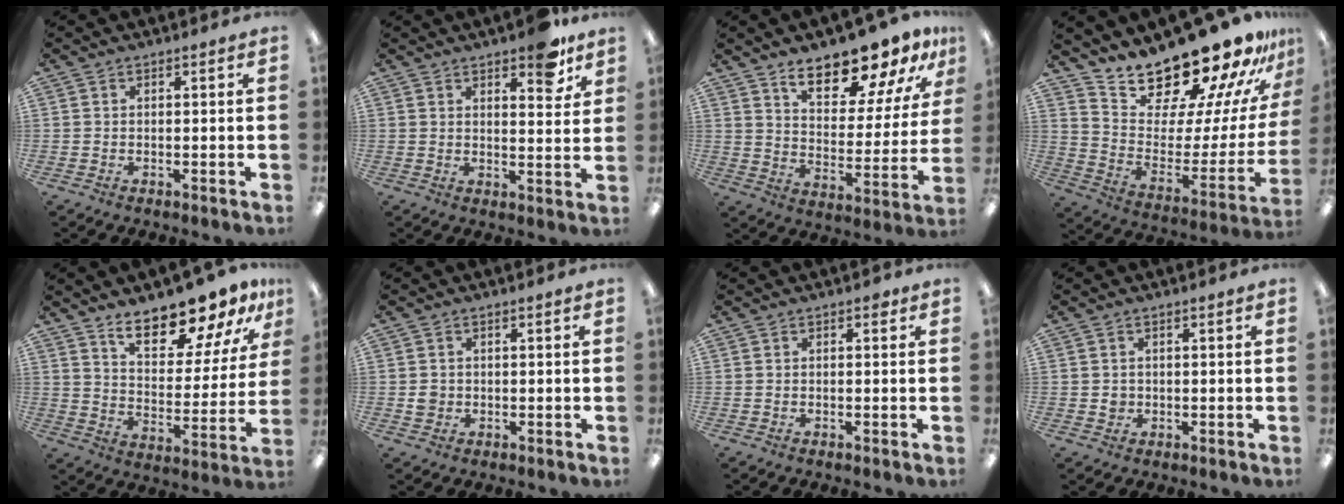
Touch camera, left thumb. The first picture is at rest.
{"total": 10.5, "force": [7.9, 3.9, 5.8], "torque": [-0.062, -0.048, 0.132]}
{"total": 16.5, "force": [13.9, 5.1, 7.3], "torque": [-0.114, -0.097, 0.238]}
{"total": 19.6, "force": [18.3, 4.6, 5.3], "torque": [-0.074, -0.181, 0.318]}
{"total": 16.1, "force": [13.8, 4.6, 6.9], "torque": [-0.113, -0.095, 0.239]}
{"total": 2.2, "force": [0.1, 2.1, 0.6], "torque": [-0.006, 0.001, -0.002]}
{"total": 0.8, "force": [0.4, 0.5, 0.5], "torque": [-0.004, -0.001, 0.006]}
{"total": 1.8, "force": [0.2, 1.7, 0.6], "torque": [-0.005, 0.002, -0.001]}